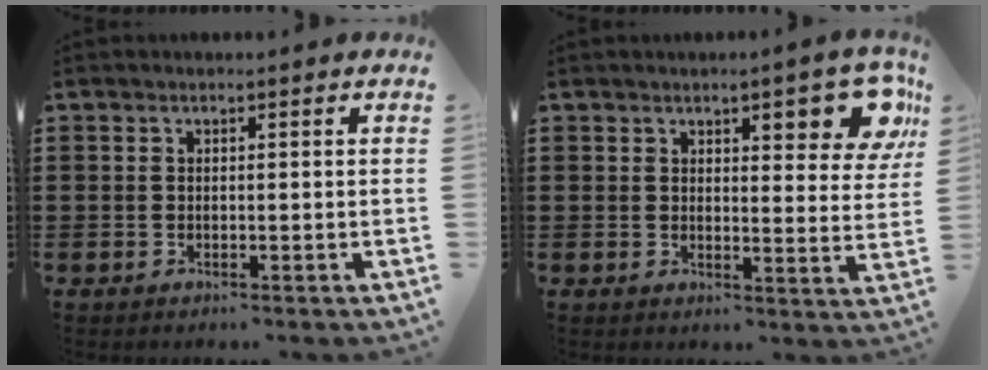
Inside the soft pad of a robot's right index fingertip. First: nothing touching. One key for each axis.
{"total": 8.1, "fx": 4.6, "fy": 2.5, "fz": 6.2, "tx": -0.080, "ty": -0.013, "tz": 0.072}